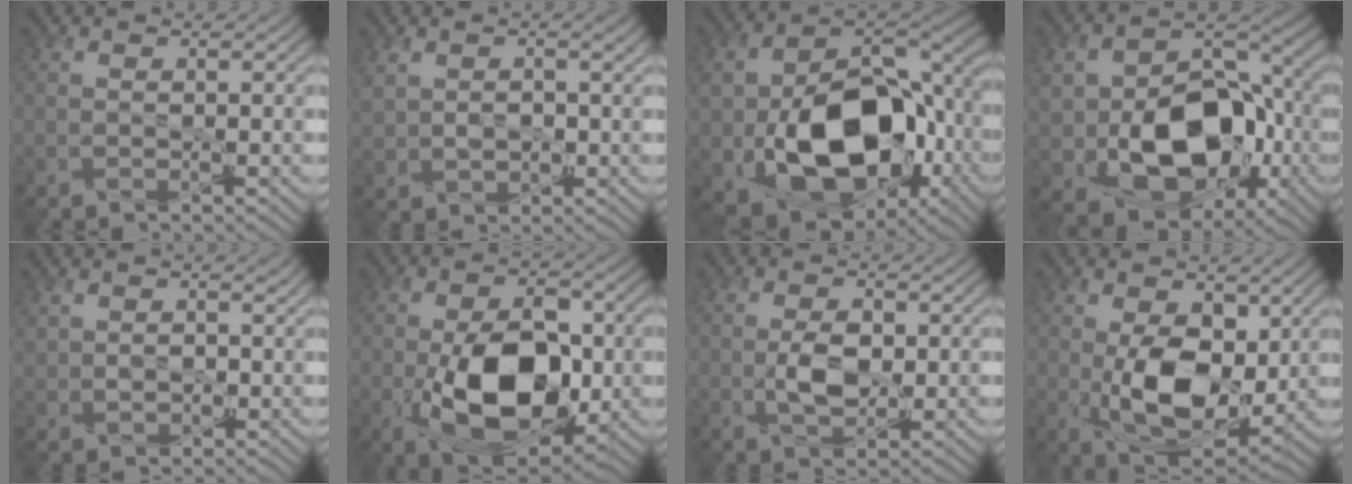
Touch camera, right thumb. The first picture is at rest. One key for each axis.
{"total": 3.9, "fx": 0.5, "fy": 2.9, "fz": 2.6, "tx": -0.072, "ty": -0.011, "tz": 0.015}
{"total": 18.2, "fx": -4.7, "fy": 12.2, "fz": 12.7, "tx": -0.239, "ty": -0.035, "tz": -0.070}
{"total": 16.0, "fx": -4.5, "fy": 11.1, "fz": 10.7, "tx": -0.172, "ty": -0.024, "tz": -0.076}
{"total": 2.6, "fx": 1.0, "fy": 1.9, "fz": 1.4, "tx": -0.048, "ty": -0.004, "tz": 0.022}
{"total": 13.4, "fx": -3.0, "fy": 7.7, "fz": 10.6, "tx": -0.186, "ty": -0.018, "tz": -0.050}
{"total": 4.2, "fx": -0.6, "fy": 2.2, "fz": 3.5, "tx": -0.070, "ty": 0.002, "tz": -0.012}
{"total": 11.3, "fx": 0.0, "fy": 6.7, "fz": 9.1, "tx": -0.178, "ty": -0.006, "tz": 0.001}